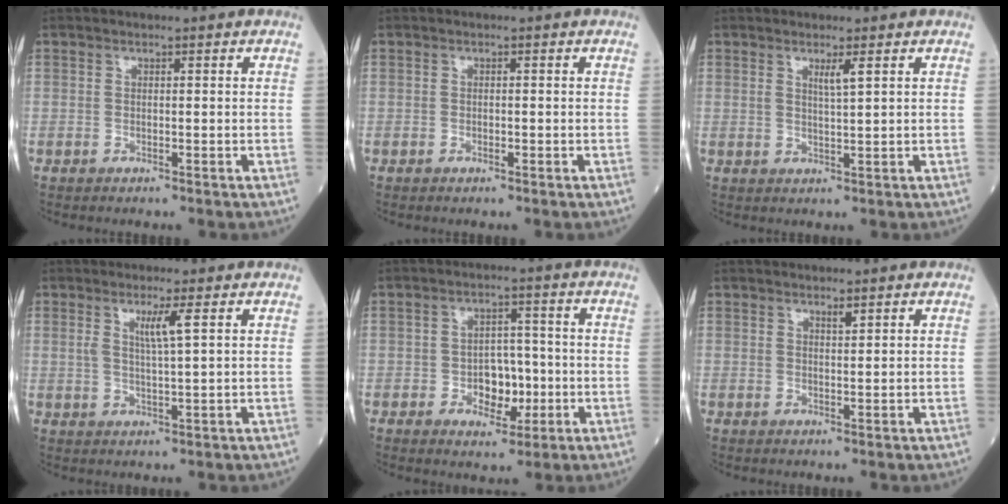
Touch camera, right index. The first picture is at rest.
{"total": 0.7, "force": [-0.3, 0.3, 0.6], "torque": [-0.013, -0.001, -0.004]}
{"total": 2.2, "force": [1.2, -0.2, 1.9], "torque": [-0.038, -0.006, 0.020]}
{"total": 4.2, "force": [1.6, -0.5, 3.9], "torque": [-0.076, -0.005, 0.028]}
{"total": 6.0, "force": [-1.4, 3.8, 4.4], "torque": [-0.063, 0.010, -0.018]}
{"total": 1.0, "force": [0.8, 0.1, 0.6], "torque": [-0.012, -0.003, 0.014]}